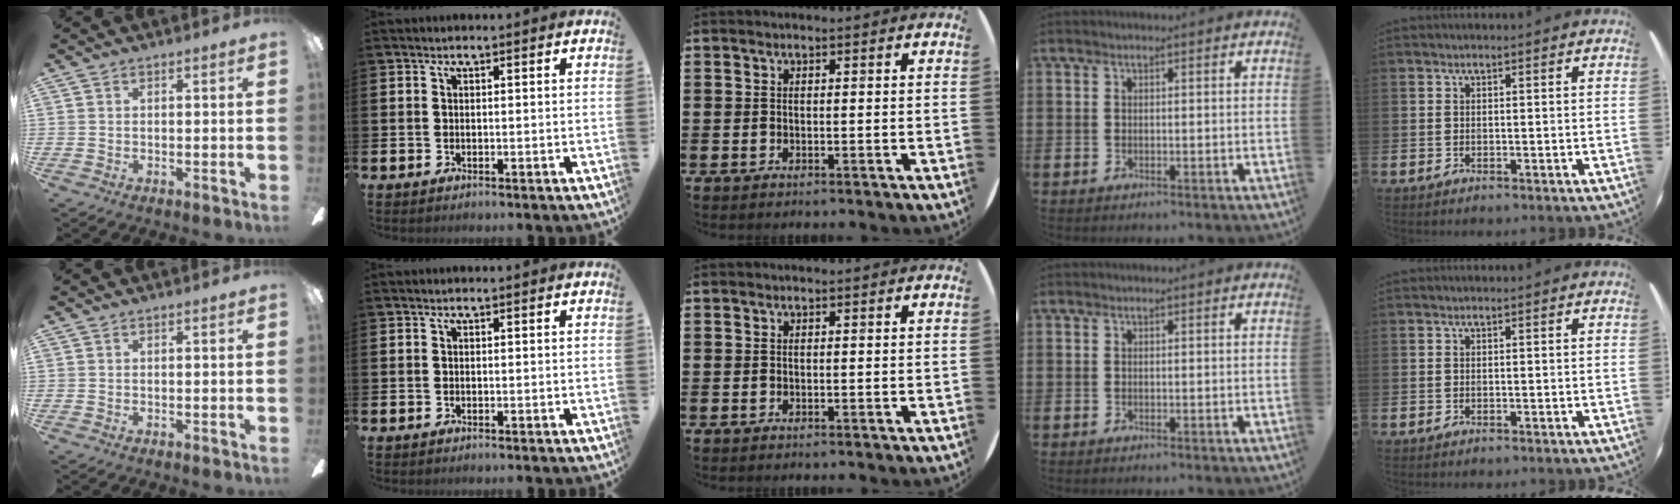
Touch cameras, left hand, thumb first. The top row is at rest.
{}